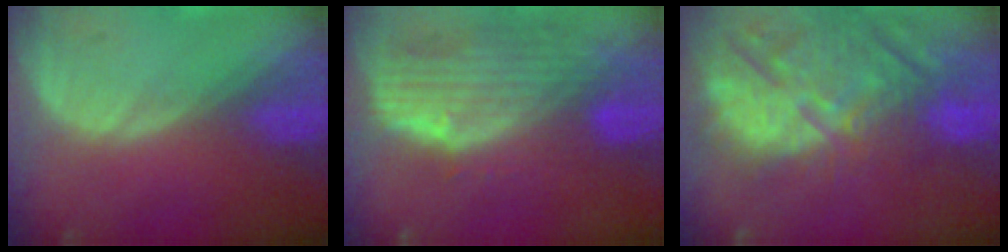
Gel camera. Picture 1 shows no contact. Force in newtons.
{"total": 10.7, "press": 9.2, "slide": 5.5}
{"total": 14.6, "press": 12.7, "slide": 7.2}